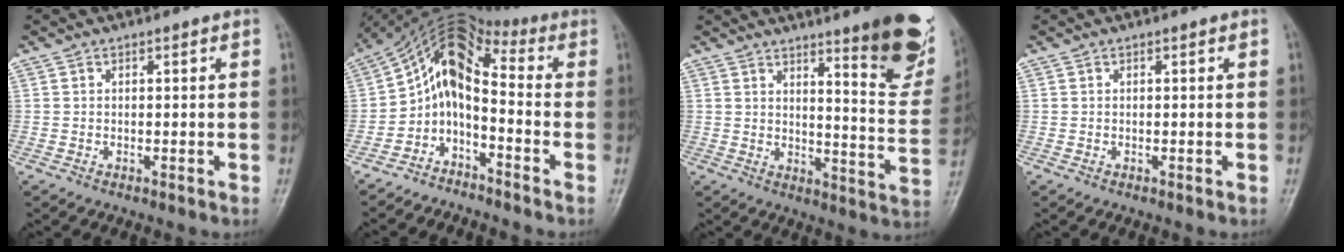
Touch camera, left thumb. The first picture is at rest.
{"total": 9.2, "force": [-2.3, 5.3, 7.2], "torque": [-0.112, 0.079, -0.057]}
{"total": 16.8, "force": [10.3, 3.4, 12.8], "torque": [-0.119, -0.073, 0.140]}
{"total": 0.0}